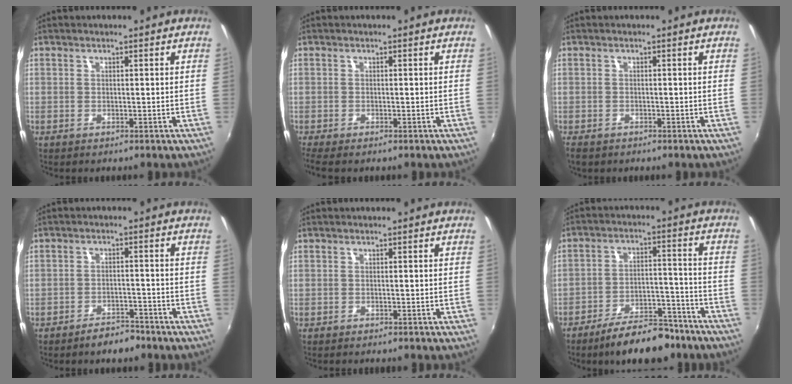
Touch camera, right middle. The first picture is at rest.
{"total": 3.0, "force": [-2.4, 0.1, 1.8], "torque": [-0.038, -0.020, -0.040]}
{"total": 2.4, "force": [-1.9, 0.8, 1.2], "torque": [-0.025, -0.015, -0.030]}
{"total": 4.0, "force": [-3.5, 1.3, 1.5], "torque": [-0.034, 0.007, -0.050]}
{"total": 1.1, "force": [-1.1, -0.2, 0.3], "torque": [-0.008, -0.009, -0.018]}
{"total": 12.5, "force": [-10.2, 4.2, 6.0], "torque": [-0.102, 0.019, -0.145]}